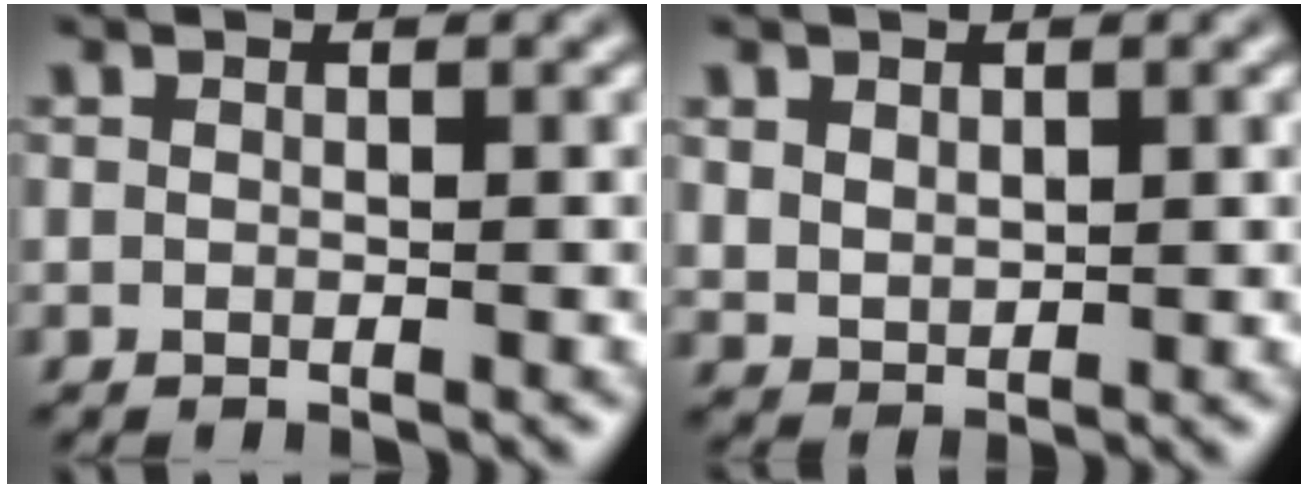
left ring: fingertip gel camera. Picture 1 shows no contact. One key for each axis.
{"total": 1.7, "fx": 0.7, "fy": 1.2, "fz": 0.9, "tx": -0.022, "ty": -0.006, "tz": 0.020}